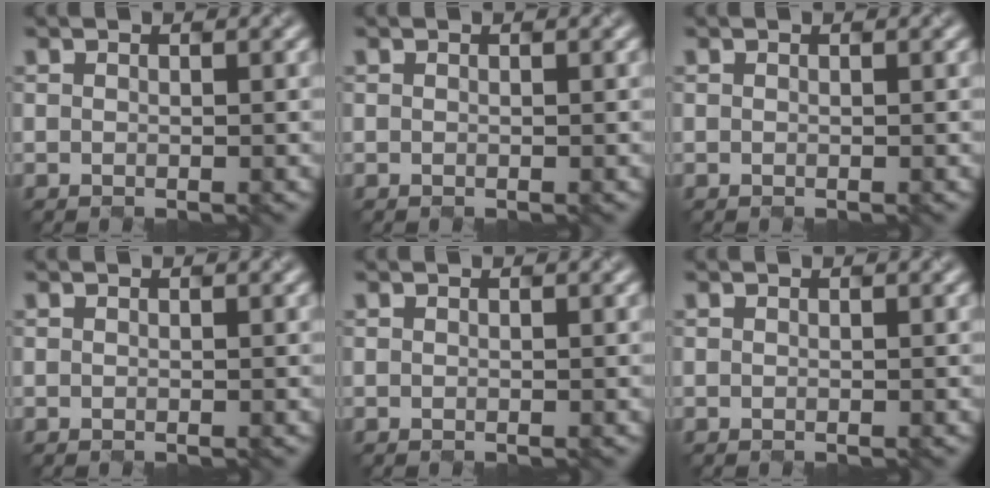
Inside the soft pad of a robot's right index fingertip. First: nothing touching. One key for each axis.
{"total": 0.0}
{"total": 0.0}
{"total": 0.0}
{"total": 0.0}
{"total": 0.0}